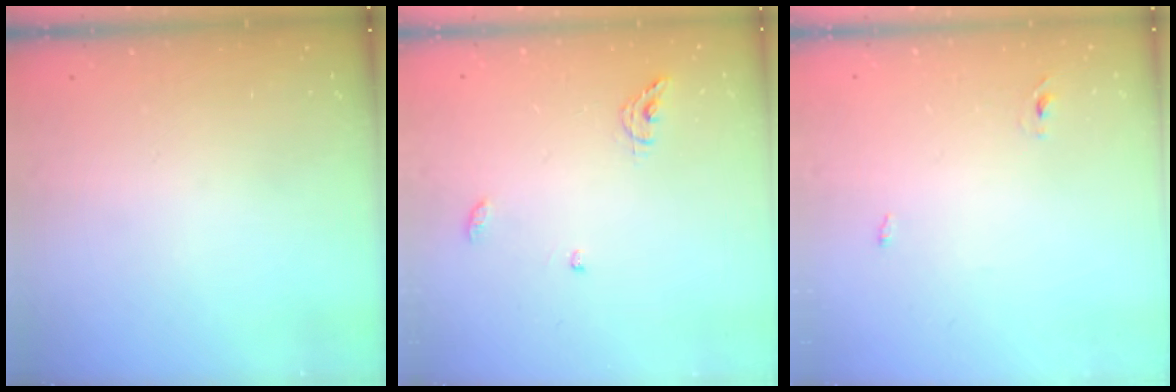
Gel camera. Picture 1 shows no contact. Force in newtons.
{"total": 6.4, "press": 6.4, "slide": 0.1}
{"total": 2.3, "press": 2.1, "slide": 1.0}